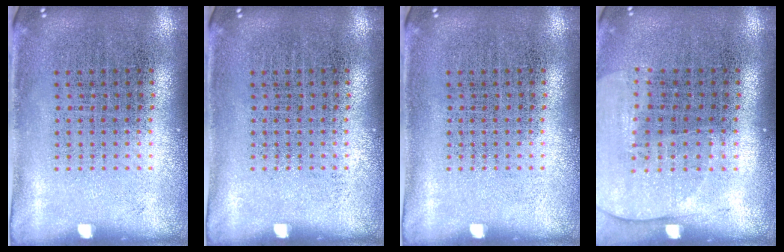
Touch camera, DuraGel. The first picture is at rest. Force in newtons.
{"total": 0.0}
{"total": 0.0}
{"total": 1.4, "press": 1.3, "slide": 0.5}